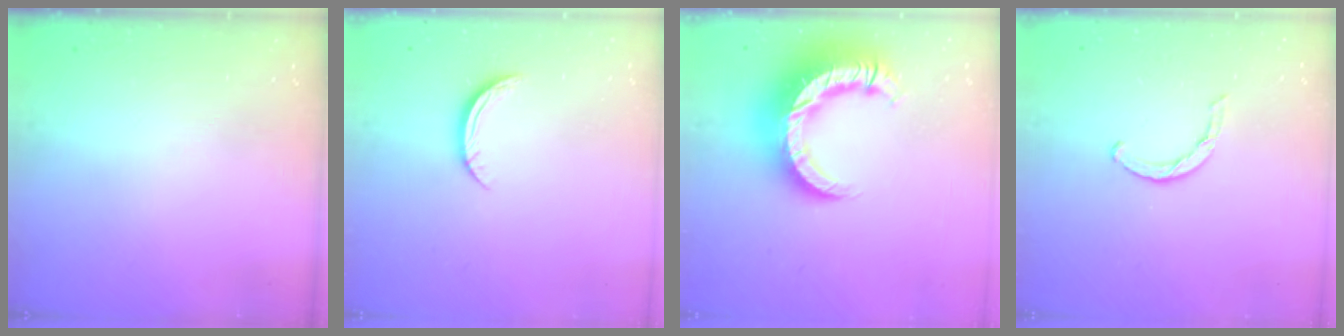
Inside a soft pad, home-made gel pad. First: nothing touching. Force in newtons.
{"total": 4.9, "press": 4.8, "slide": 0.6}
{"total": 15.7, "press": 15.6, "slide": 1.7}
{"total": 3.5, "press": 3.5, "slide": 0.5}